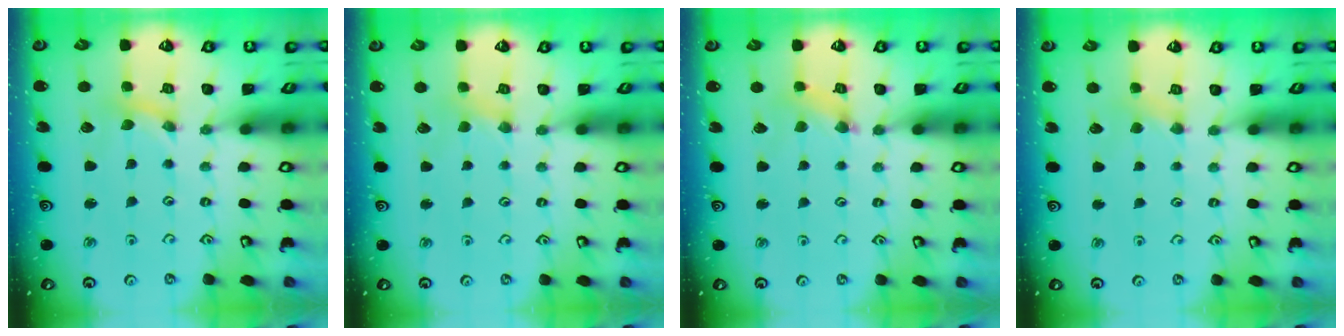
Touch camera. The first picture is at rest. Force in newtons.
{"total": 1.4, "press": 1.4, "slide": 0.3}
{"total": 2.3, "press": 2.3, "slide": 0.3}
{"total": 2.8, "press": 2.7, "slide": 0.5}